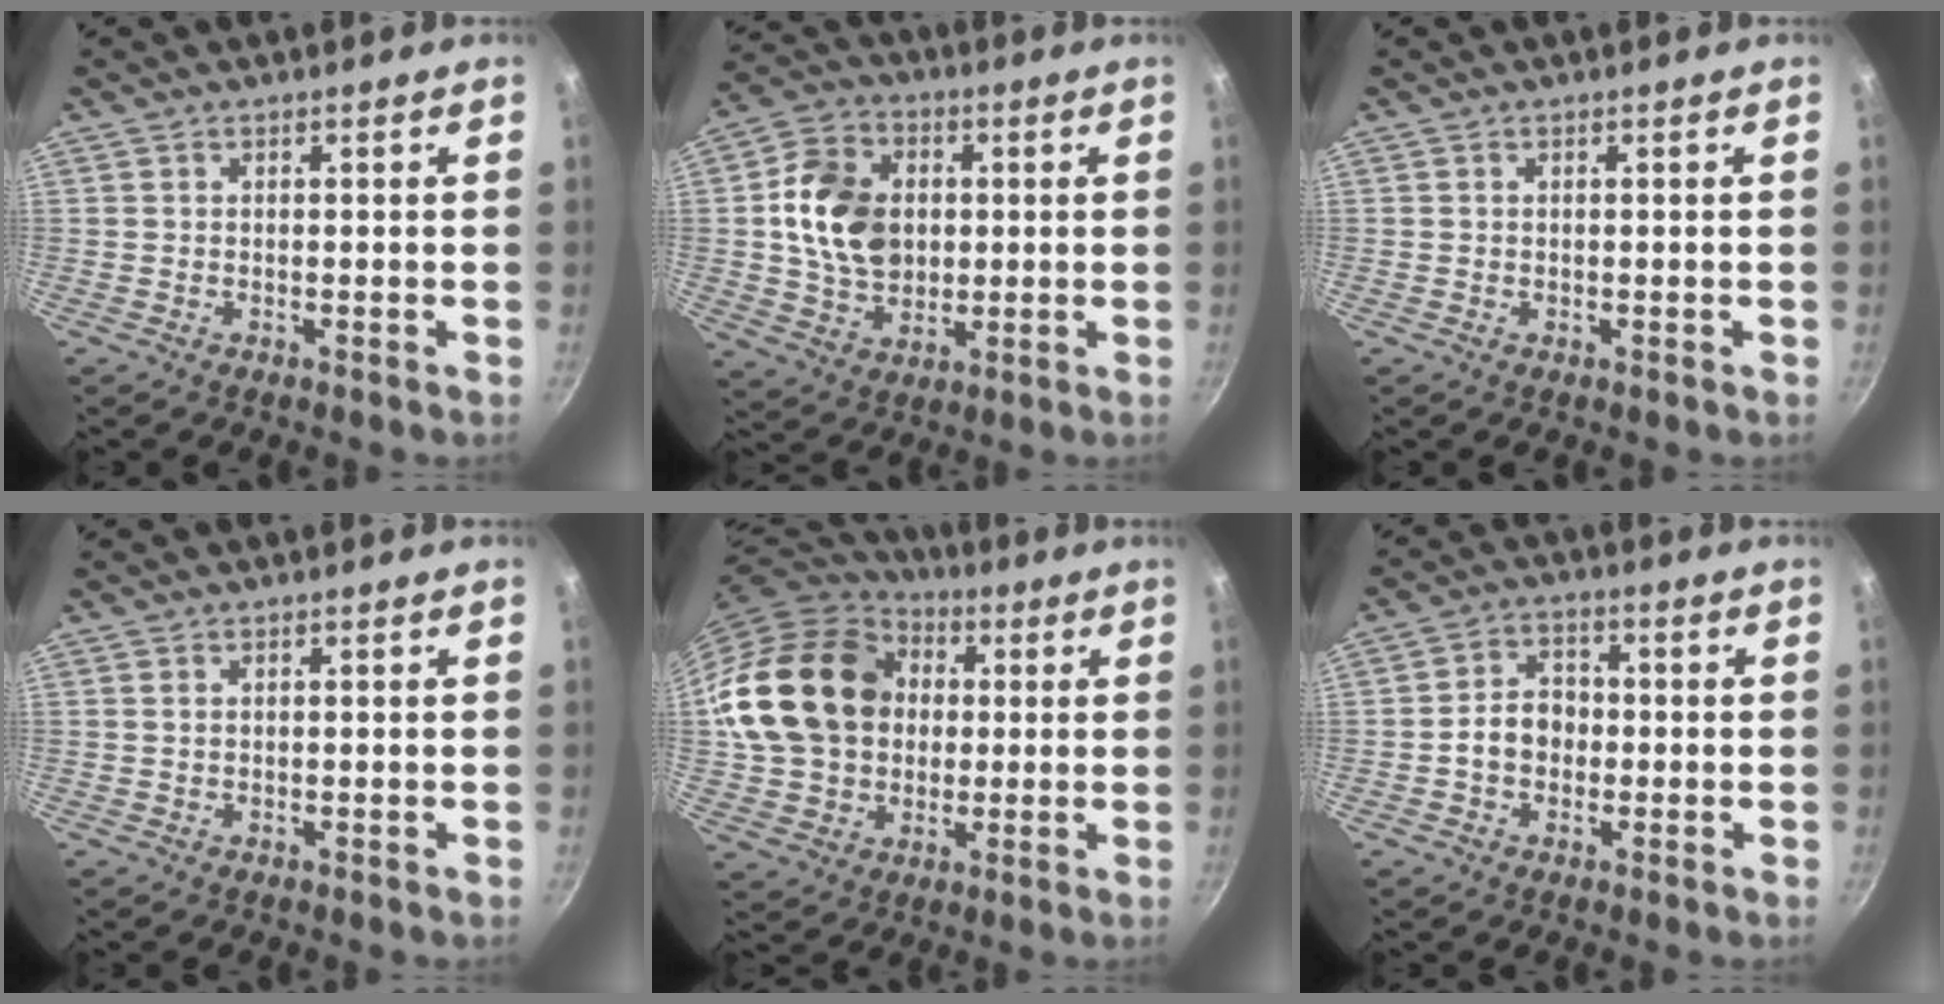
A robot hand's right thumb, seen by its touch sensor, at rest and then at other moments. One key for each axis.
{"total": 14.4, "fx": 1.5, "fy": 11.1, "fz": 9.1, "tx": -0.137, "ty": 0.008, "tz": 0.024}
{"total": 0.0}
{"total": 0.6, "fx": 0.2, "fy": 0.4, "fz": 0.4, "tx": -0.007, "ty": 0.001, "tz": 0.005}
{"total": 21.2, "fx": 3.0, "fy": 17.1, "fz": 12.2, "tx": -0.199, "ty": 0.027, "tz": 0.057}
{"total": 6.6, "fx": -1.0, "fy": 5.2, "fz": 3.9, "tx": -0.038, "ty": 0.021, "tz": -0.024}